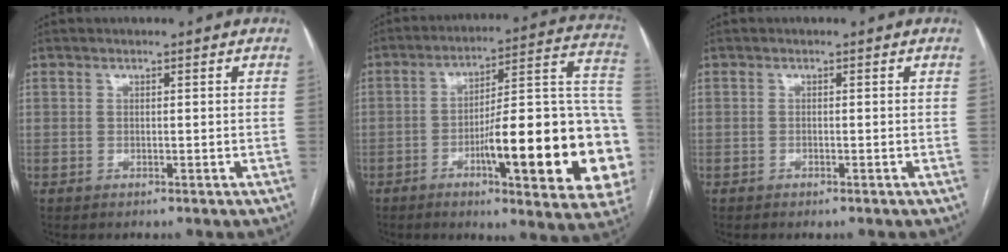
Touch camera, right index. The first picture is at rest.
{"total": 26.2, "force": [-6.8, 4.1, 24.9], "torque": [-0.263, 0.013, -0.090]}
{"total": 0.5, "force": [-0.4, 0.1, 0.3], "torque": [-0.008, -0.001, -0.005]}